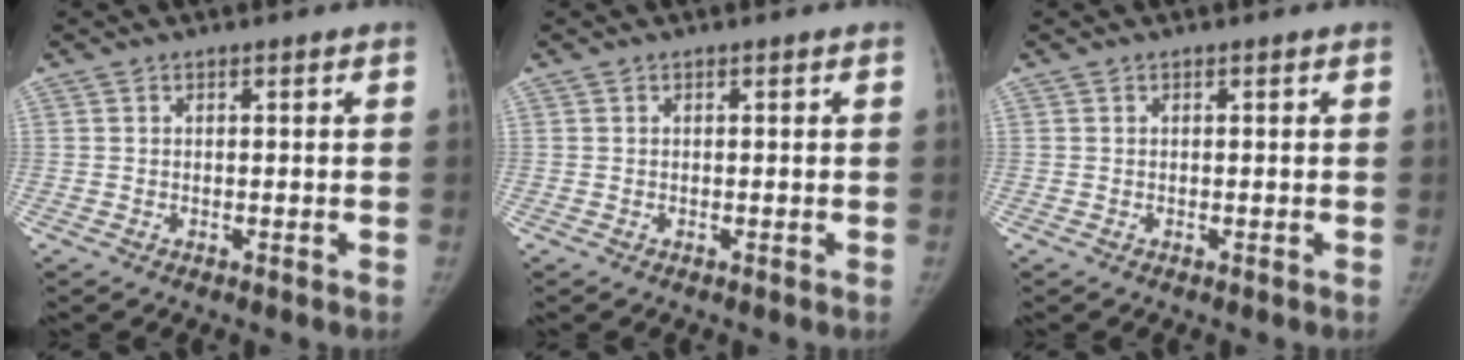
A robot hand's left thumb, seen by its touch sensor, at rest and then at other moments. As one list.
[{"total": 0.0}, {"total": 0.0}]